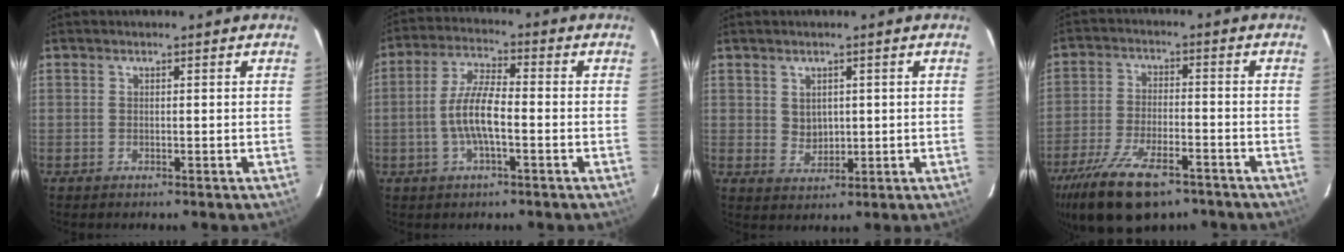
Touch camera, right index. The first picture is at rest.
{"total": 8.0, "force": [-2.1, 2.0, 7.4], "torque": [-0.150, 0.007, -0.040]}
{"total": 3.2, "force": [1.0, 2.7, 1.4], "torque": [-0.020, 0.003, 0.026]}
{"total": 16.8, "force": [-11.5, 6.8, 10.2], "torque": [-0.223, -0.036, -0.197]}